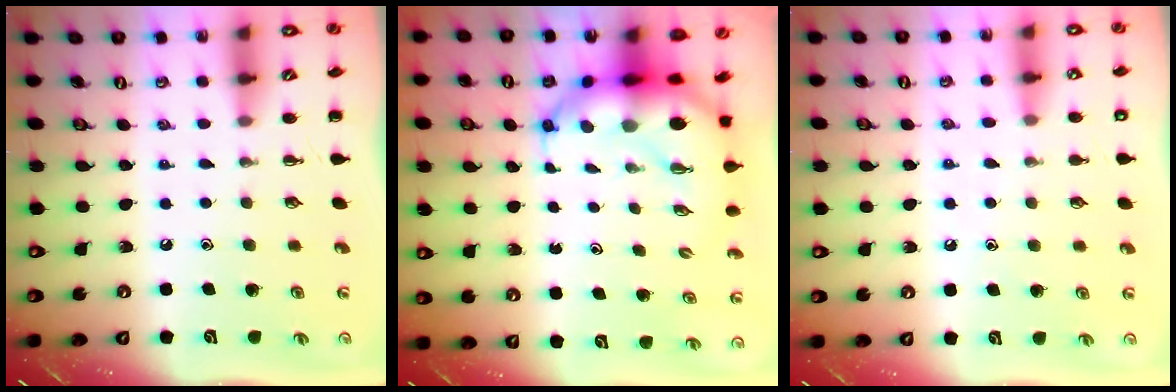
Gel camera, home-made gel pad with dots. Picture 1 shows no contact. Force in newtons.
{"total": 9.7, "press": 9.4, "slide": 2.4}
{"total": 8.7, "press": 8.3, "slide": 2.4}